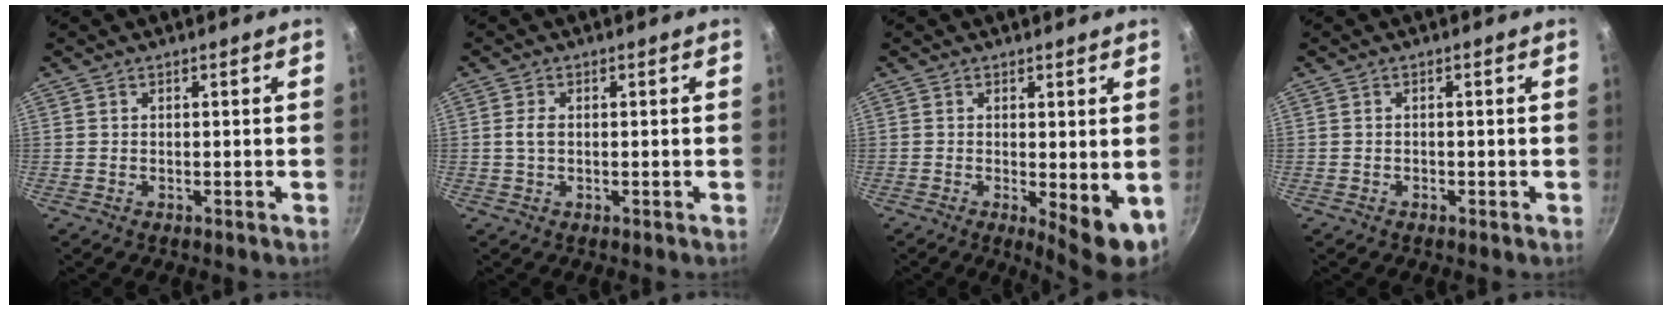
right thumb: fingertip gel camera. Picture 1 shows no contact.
{"total": 2.1, "force": [0.1, 1.3, 1.7], "torque": [-0.032, 0.005, 0.000]}
{"total": 6.9, "force": [-0.6, 2.2, 6.5], "torque": [-0.076, -0.012, -0.001]}
{"total": 0.0}